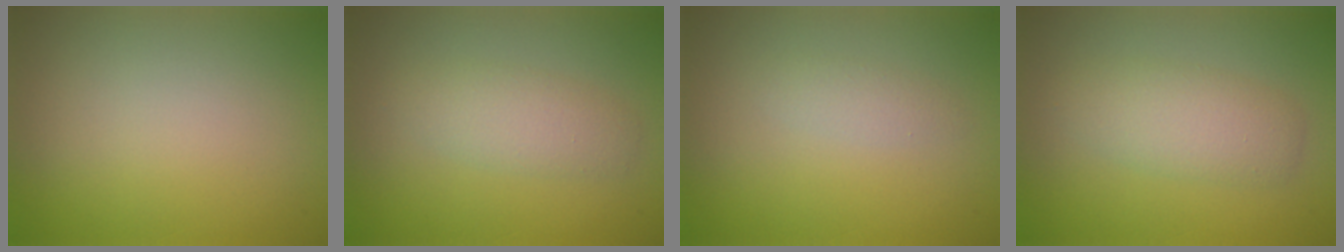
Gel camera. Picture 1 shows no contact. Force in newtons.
{"total": 2.7, "press": 2.7, "slide": 0.2}
{"total": 1.1, "press": 1.1, "slide": 0.0}
{"total": 3.4, "press": 3.4, "slide": 0.1}